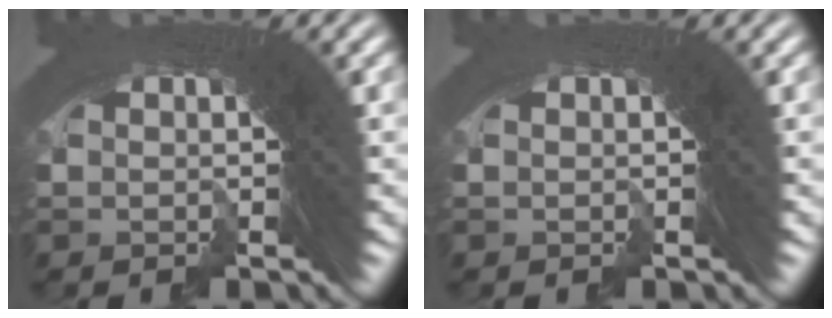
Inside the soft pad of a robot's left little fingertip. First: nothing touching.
{"total": 0.0}